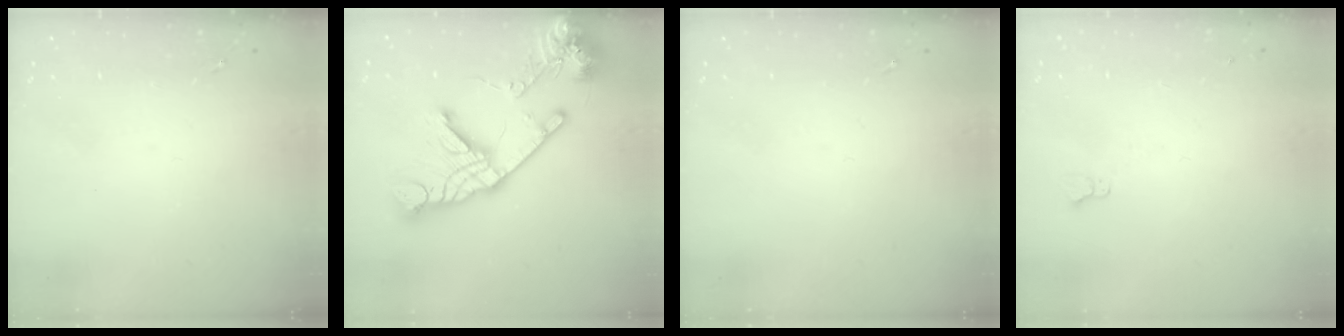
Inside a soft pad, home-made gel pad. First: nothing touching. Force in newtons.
{"total": 26.8, "press": 26.6, "slide": 3.3}
{"total": 0.0}
{"total": 2.3, "press": 2.3, "slide": 0.2}